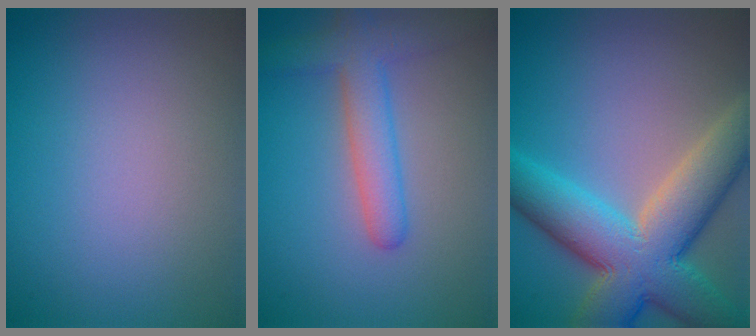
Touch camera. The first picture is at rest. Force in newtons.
{"total": 4.4, "press": 4.4, "slide": 0.2}
{"total": 11.4, "press": 11.3, "slide": 0.8}